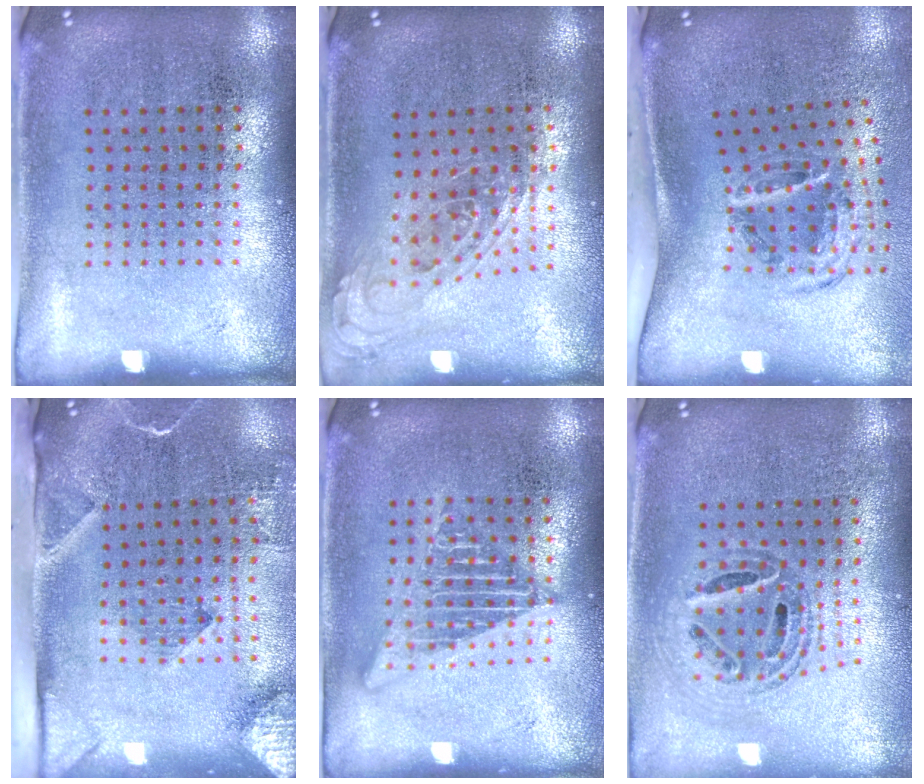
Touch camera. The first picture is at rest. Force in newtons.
{"total": 0.8, "press": 0.7, "slide": 0.3}
{"total": 1.8, "press": 1.1, "slide": 1.5}
{"total": 3.2, "press": 2.2, "slide": 2.3}
{"total": 2.6, "press": 2.6, "slide": 0.3}
{"total": 0.9, "press": 0.8, "slide": 0.2}